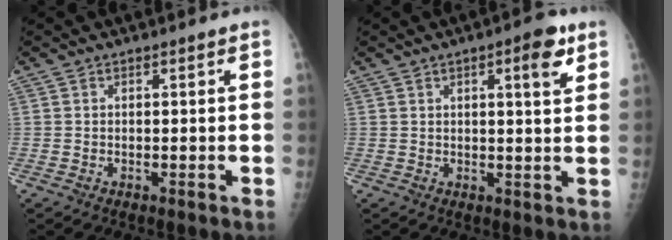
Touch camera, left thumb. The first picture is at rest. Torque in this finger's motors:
{"motor_torque": [-0.36, -0.04, -0.31, -0.19, 0.09]}